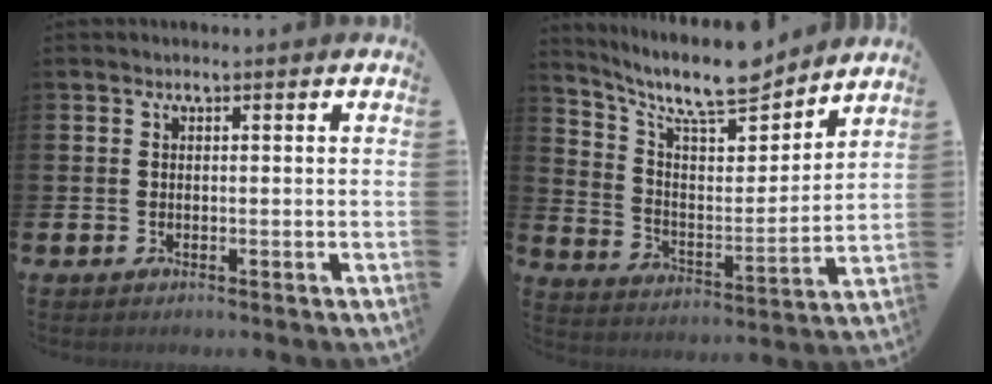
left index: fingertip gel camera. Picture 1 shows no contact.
{"total": 10.1, "force": [9.1, 2.4, 3.8], "torque": [-0.103, -0.065, 0.157]}